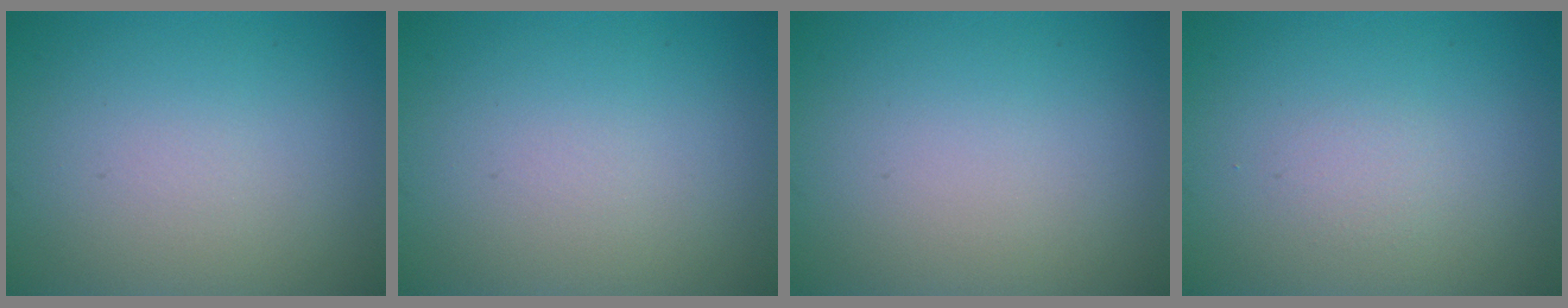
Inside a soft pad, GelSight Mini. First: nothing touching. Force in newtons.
{"total": 0.0}
{"total": 0.0}
{"total": 0.8, "press": 0.8, "slide": 0.1}